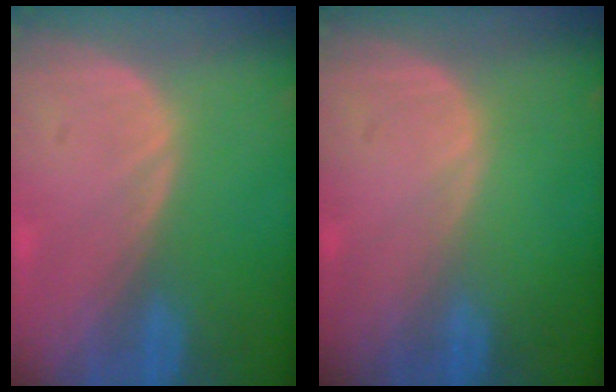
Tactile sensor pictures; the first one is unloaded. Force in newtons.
{"total": 0.0}